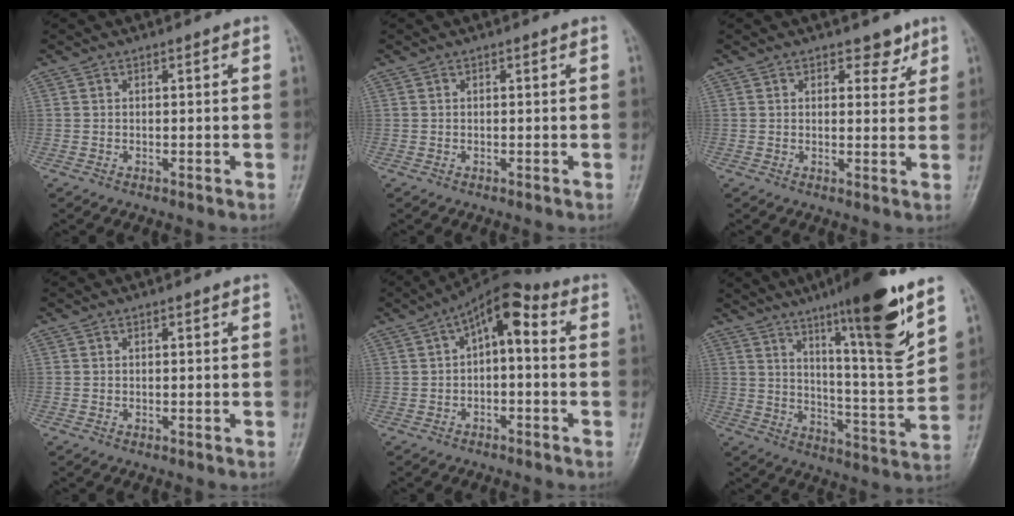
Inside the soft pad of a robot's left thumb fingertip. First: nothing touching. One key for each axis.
{"total": 0.0}
{"total": 3.4, "fx": 2.4, "fy": 2.0, "fz": 1.5, "tx": 0.005, "ty": -0.013, "tz": 0.030}
{"total": 0.0}
{"total": 6.6, "fx": 0.9, "fy": 3.0, "fz": 5.9, "tx": -0.078, "ty": 0.033, "tz": -0.002}
{"total": 19.1, "fx": 11.6, "fy": 2.0, "fz": 15.0, "tx": -0.204, "ty": -0.067, "tz": 0.182}